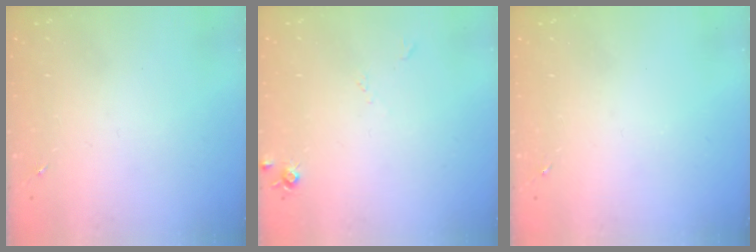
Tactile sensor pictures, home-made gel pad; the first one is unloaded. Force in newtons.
{"total": 5.4, "press": 5.4, "slide": 0.6}
{"total": 0.0}